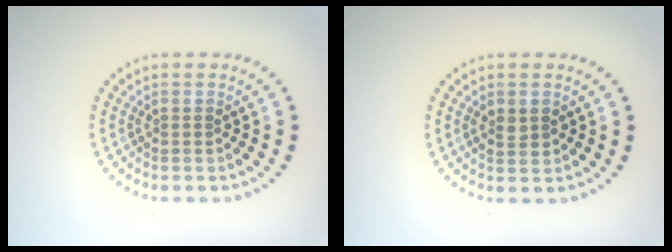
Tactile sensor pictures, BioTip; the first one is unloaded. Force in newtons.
{"total": 1.6, "press": 1.6, "slide": 0.1}